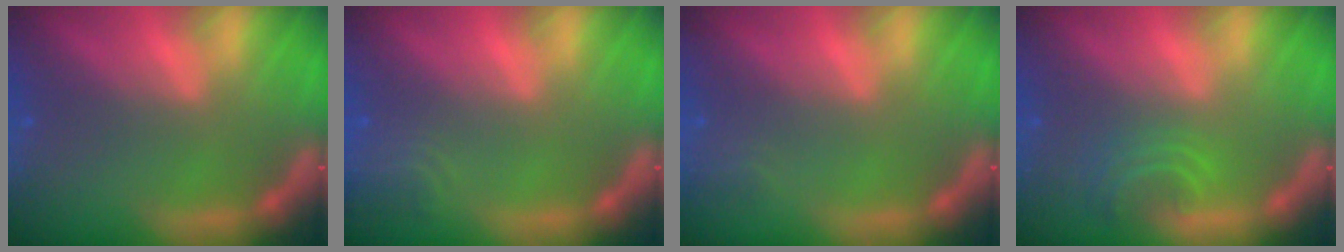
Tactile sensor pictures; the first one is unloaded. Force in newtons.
{"total": 2.4}
{"total": 0.9}
{"total": 2.9}